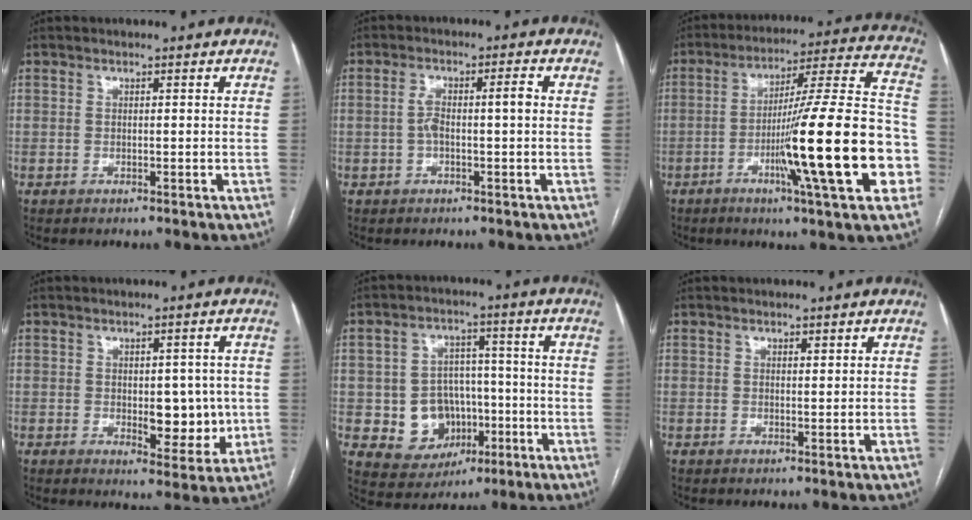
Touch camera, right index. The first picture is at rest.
{"total": 4.2, "force": [-0.2, 0.9, 4.1], "torque": [-0.081, 0.021, 0.001]}
{"total": 24.0, "force": [-6.8, 0.2, 23.0], "torque": [-0.297, -0.002, -0.109]}
{"total": 7.1, "force": [-0.4, 3.5, 6.2], "torque": [-0.070, 0.001, 0.006]}
{"total": 9.2, "force": [-1.7, 8.2, 3.8], "torque": [-0.062, 0.022, -0.011]}
{"total": 0.6, "force": [0.5, 0.2, 0.4], "torque": [-0.008, -0.003, 0.007]}